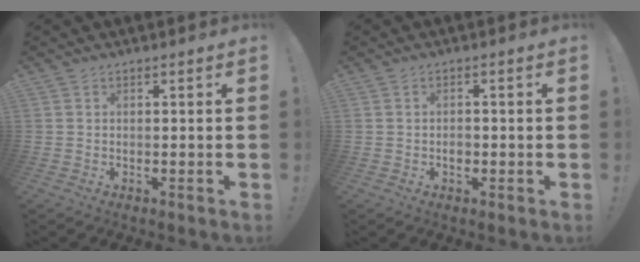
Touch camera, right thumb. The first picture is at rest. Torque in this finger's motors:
{"motor_torque": [0.64, 0.80, 0.56, -0.42, 0.00]}